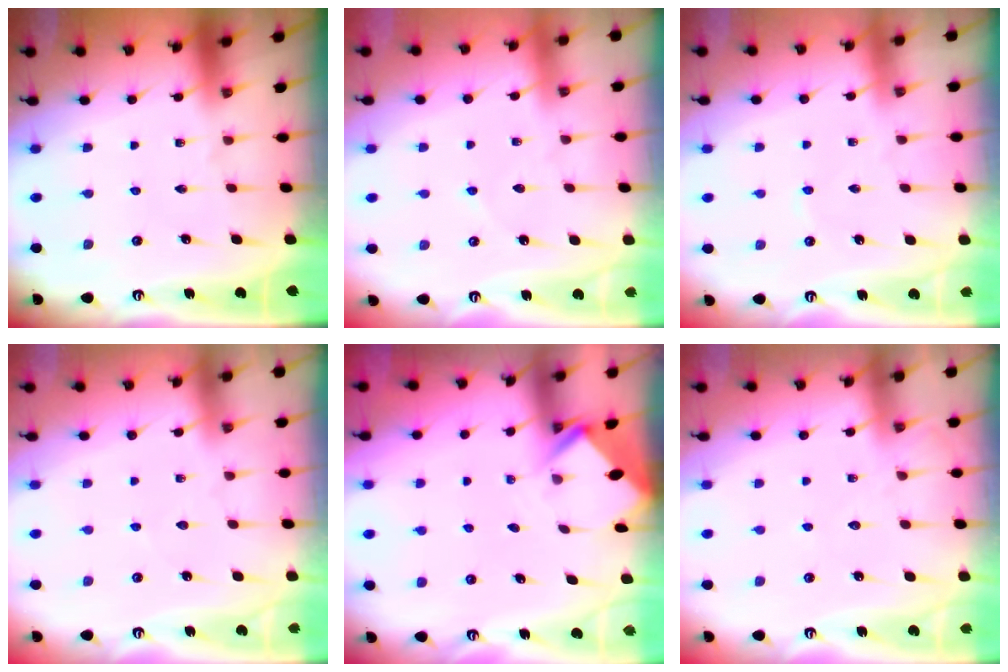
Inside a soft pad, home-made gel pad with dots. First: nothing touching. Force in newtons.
{"total": 2.5, "press": 2.5, "slide": 0.3}
{"total": 1.1, "press": 1.1, "slide": 0.2}
{"total": 2.1, "press": 2.1, "slide": 0.3}
{"total": 2.5, "press": 2.5, "slide": 0.2}
{"total": 6.4, "press": 6.4, "slide": 0.7}